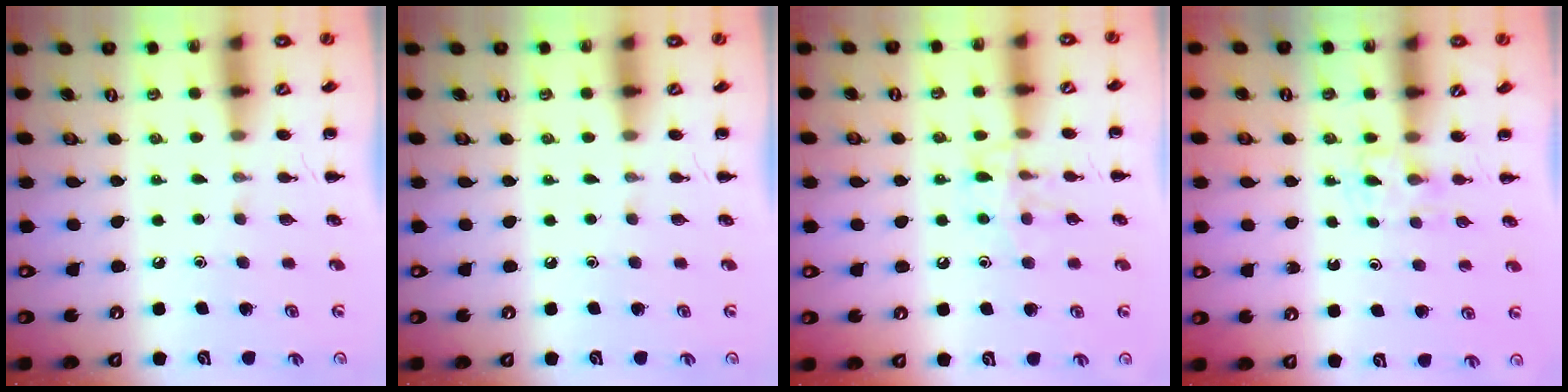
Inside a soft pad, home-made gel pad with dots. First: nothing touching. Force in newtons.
{"total": 0.0}
{"total": 9.3, "press": 9.2, "slide": 1.0}
{"total": 3.4, "press": 3.2, "slide": 1.3}